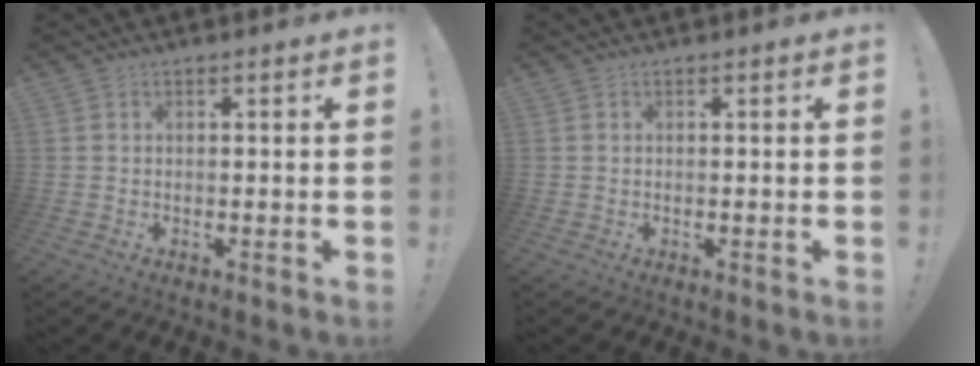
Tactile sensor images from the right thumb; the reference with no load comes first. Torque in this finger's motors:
{"motor_torque": [0.00, 0.00, 0.09, -0.09, 0.07]}